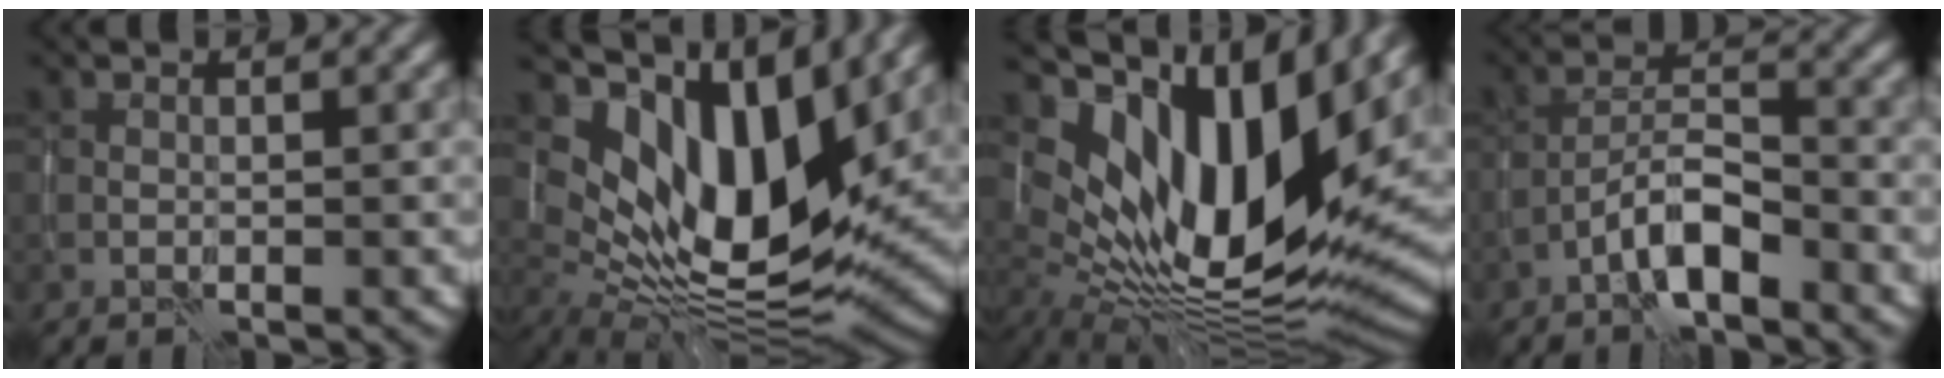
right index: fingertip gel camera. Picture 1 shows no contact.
{"total": 13.1, "force": [5.9, 6.2, 9.9], "torque": [-0.185, -0.002, 0.115]}
{"total": 14.7, "force": [6.4, 6.5, 11.5], "torque": [-0.214, 0.004, 0.114]}
{"total": 4.0, "force": [-2.5, 1.0, 2.9], "torque": [-0.049, 0.016, -0.054]}